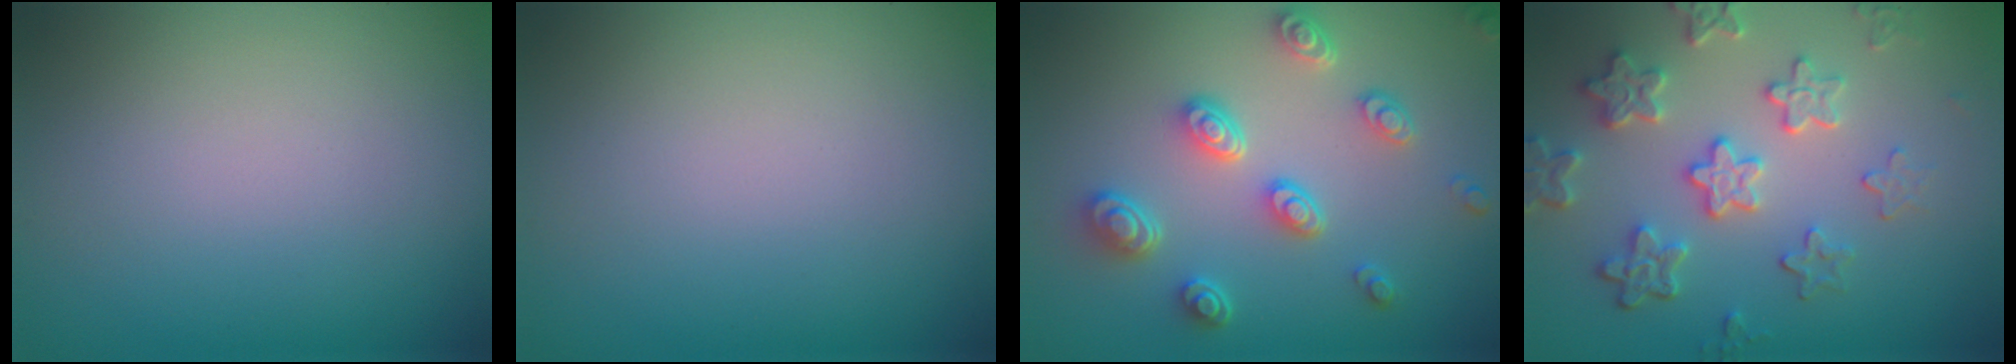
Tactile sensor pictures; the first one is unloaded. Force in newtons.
{"total": 0.0}
{"total": 4.4, "press": 3.6, "slide": 2.5}
{"total": 5.1, "press": 4.1, "slide": 2.9}